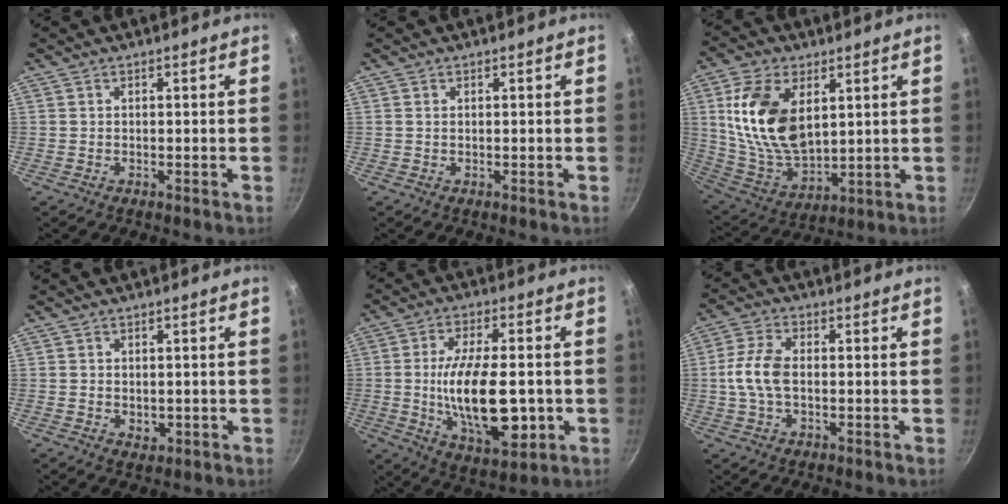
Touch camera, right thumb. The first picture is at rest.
{"total": 0.0}
{"total": 17.8, "force": [4.7, 10.5, 13.7], "torque": [-0.242, -0.028, 0.104]}
{"total": 2.0, "force": [0.0, 1.6, 1.2], "torque": [-0.016, -0.003, 0.003]}
{"total": 19.5, "force": [-1.9, 9.2, 17.1], "torque": [-0.268, -0.007, -0.021]}
{"total": 7.6, "force": [-0.2, 4.2, 6.3], "torque": [-0.133, 0.016, -0.010]}